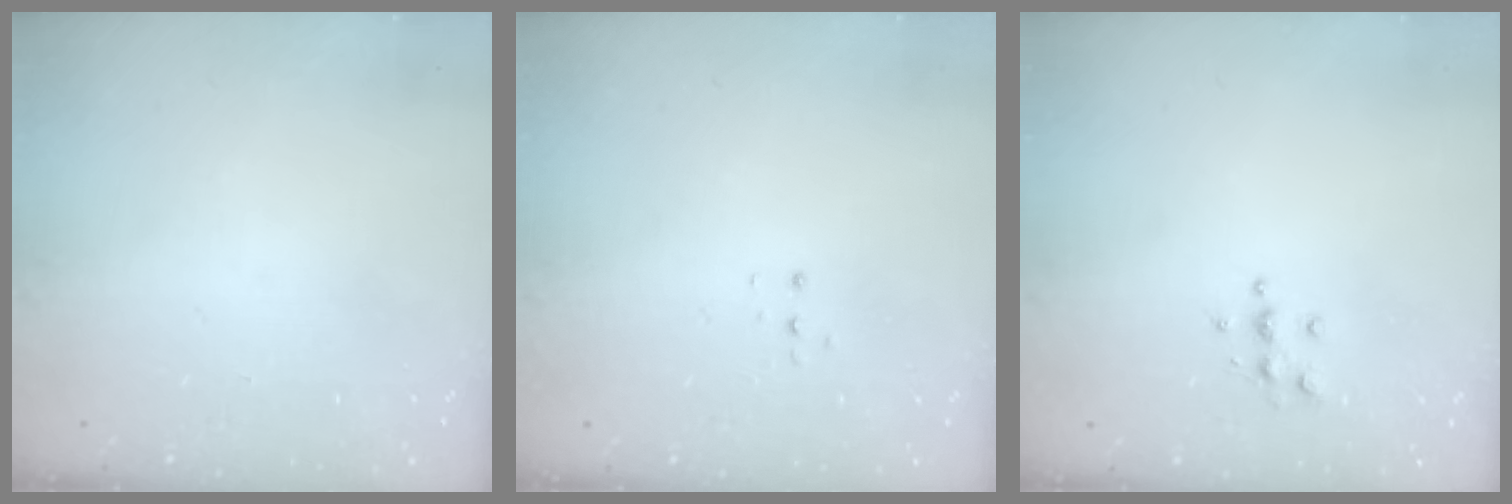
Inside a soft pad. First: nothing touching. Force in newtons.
{"total": 3.3, "press": 3.2, "slide": 0.6}
{"total": 5.1, "press": 5.1, "slide": 0.3}